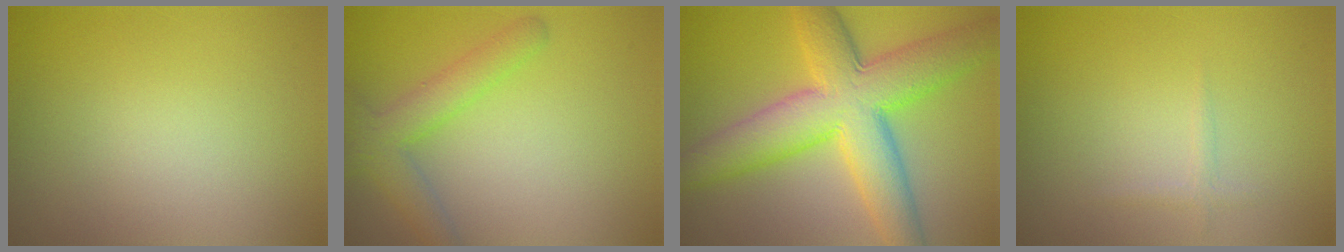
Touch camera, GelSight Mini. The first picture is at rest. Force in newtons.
{"total": 3.5, "press": 3.5, "slide": 0.2}
{"total": 10.5, "press": 10.5, "slide": 0.2}
{"total": 0.7, "press": 0.7, "slide": 0.1}